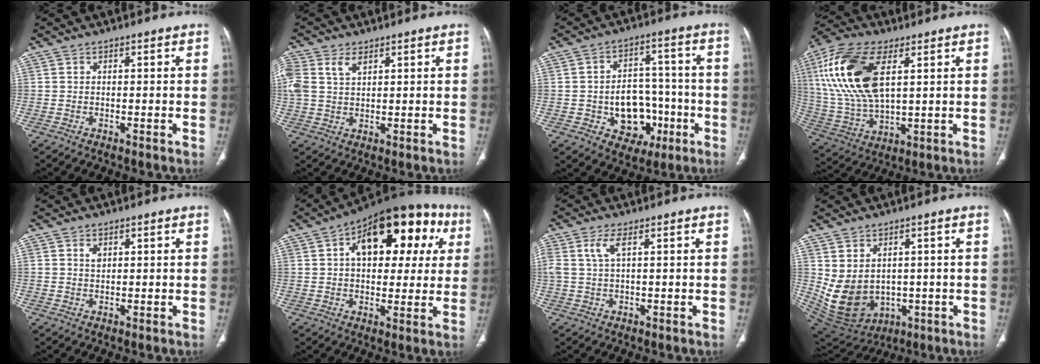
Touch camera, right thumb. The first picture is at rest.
{"total": 7.4, "force": [3.5, 4.5, 4.7], "torque": [-0.114, 0.006, 0.075]}
{"total": 12.4, "force": [-3.5, 9.5, 7.3], "torque": [-0.060, 0.037, -0.039]}
{"total": 19.8, "force": [6.1, 9.9, 16.1], "torque": [-0.337, -0.008, 0.120]}
{"total": 1.4, "force": [0.8, 0.9, 0.8], "torque": [-0.009, -0.005, 0.016]}
{"total": 22.0, "force": [6.9, 11.7, 17.2], "torque": [-0.198, 0.025, 0.093]}
{"total": 3.4, "force": [1.3, 0.9, 2.9], "torque": [-0.082, 0.005, 0.033]}
{"total": 11.0, "force": [0.0, 8.4, 7.1], "torque": [-0.119, -0.007, 0.040]}